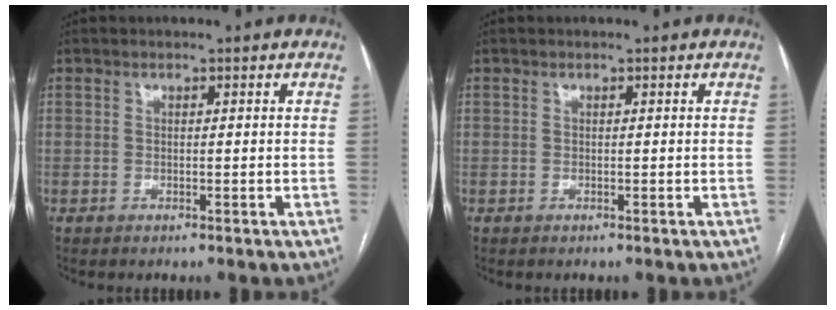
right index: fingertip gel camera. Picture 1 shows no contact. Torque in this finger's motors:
{"motor_torque": [0.00, 0.00, 0.00, 0.00]}